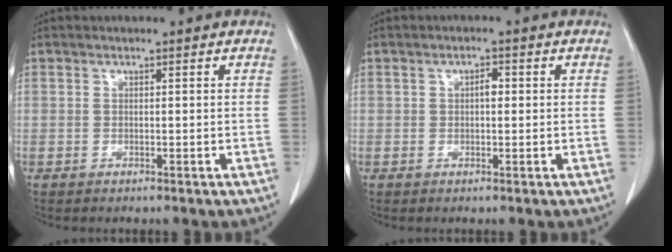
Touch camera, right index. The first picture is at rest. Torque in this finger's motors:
{"motor_torque": [0.20, -0.11, 0.02, 0.02]}